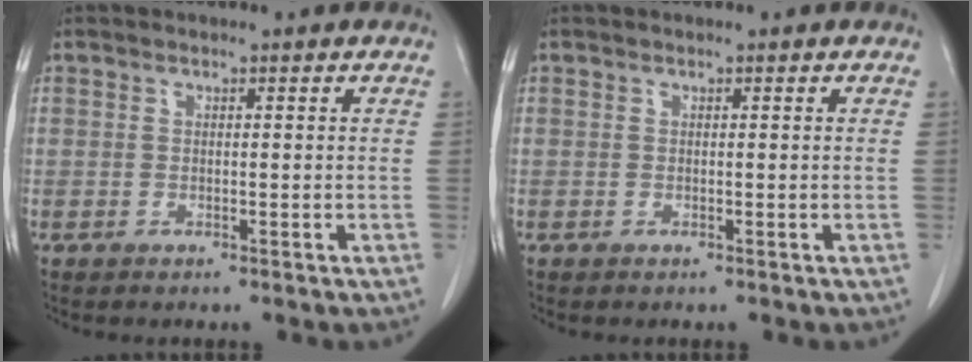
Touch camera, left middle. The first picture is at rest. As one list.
[{"total": 0.0}]